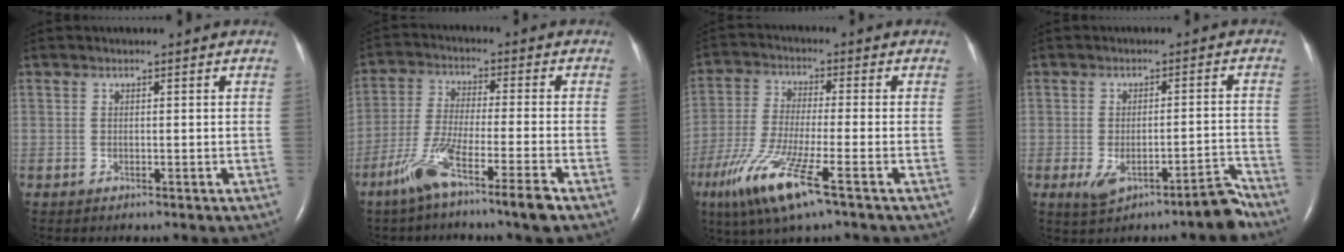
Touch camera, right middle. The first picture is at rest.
{"total": 9.7, "force": [-6.2, -0.5, 7.5], "torque": [-0.144, -0.023, -0.118]}
{"total": 11.9, "force": [-6.2, 0.9, 10.1], "torque": [-0.213, -0.031, -0.117]}
{"total": 6.1, "force": [-4.1, 1.0, 4.5], "torque": [-0.060, 0.015, -0.059]}